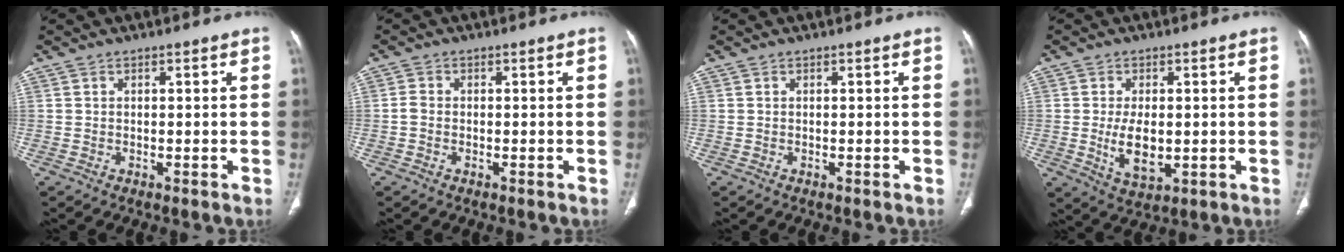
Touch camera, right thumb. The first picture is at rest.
{"total": 1.3, "force": [-0.3, 1.0, 0.9], "torque": [-0.016, 0.000, -0.010]}
{"total": 0.0}
{"total": 7.3, "force": [-0.5, 3.9, 6.2], "torque": [-0.106, -0.013, 0.001]}